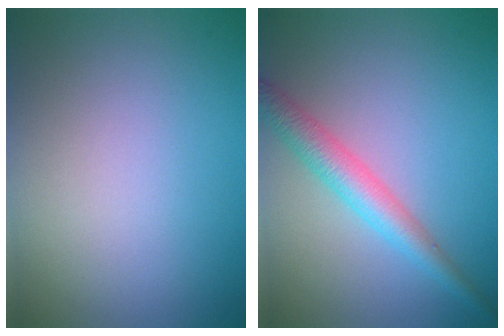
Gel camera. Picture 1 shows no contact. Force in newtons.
{"total": 3.3, "press": 3.3, "slide": 0.1}